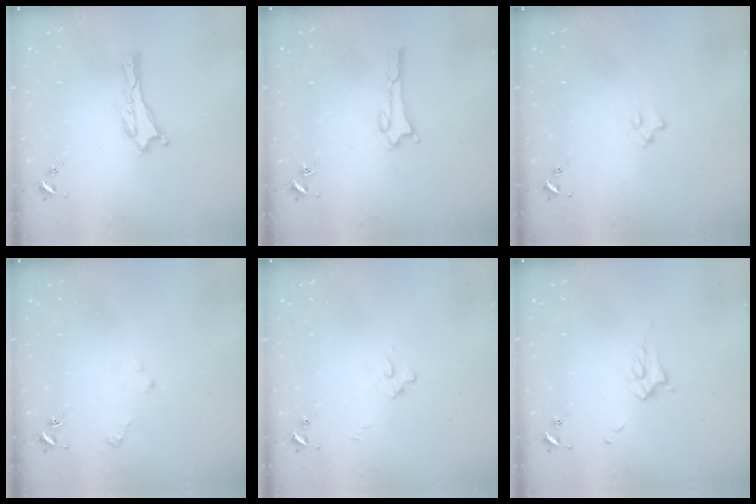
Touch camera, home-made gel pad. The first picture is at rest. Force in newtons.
{"total": 1.6, "press": 1.6, "slide": 0.1}
{"total": 1.3, "press": 1.3, "slide": 0.3}
{"total": 1.6, "press": 1.6, "slide": 0.2}
{"total": 2.5, "press": 2.5, "slide": 0.3}
{"total": 2.9, "press": 2.9, "slide": 0.4}